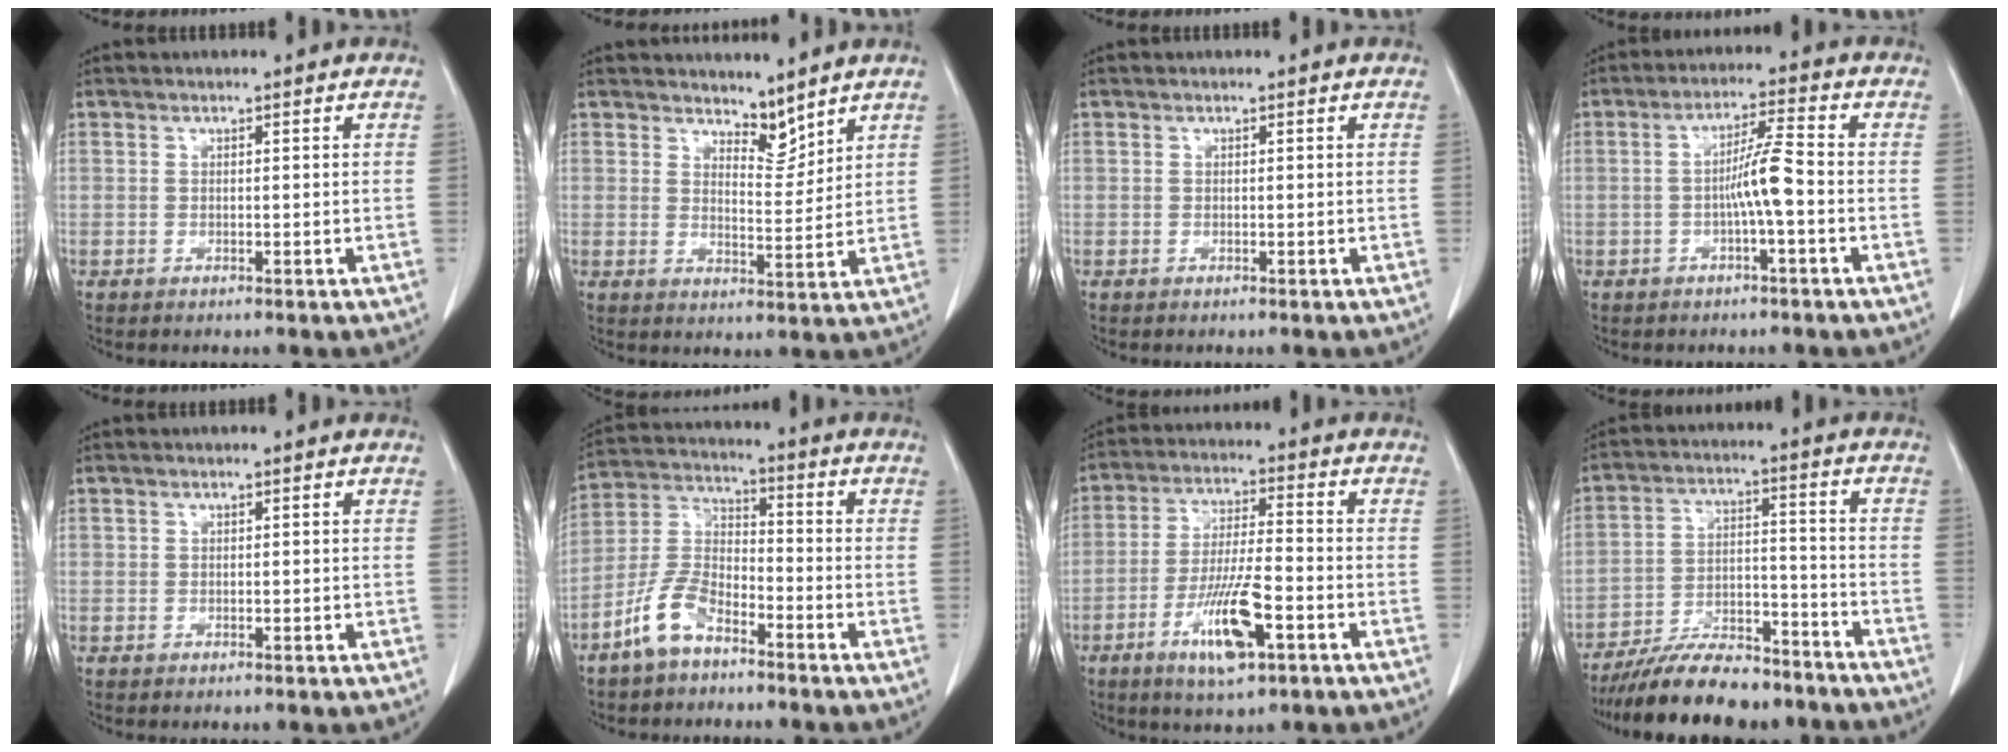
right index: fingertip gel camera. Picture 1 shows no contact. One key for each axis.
{"total": 4.2, "fx": 3.9, "fy": 1.3, "fz": 1.0, "tx": -0.010, "ty": -0.008, "tz": 0.068}
{"total": 0.0}
{"total": 5.6, "fx": -1.3, "fy": -0.2, "fz": 5.4, "tx": -0.098, "ty": 0.010, "tz": -0.024}
{"total": 0.0}
{"total": 8.4, "fx": -5.7, "fy": 3.5, "fz": 5.1, "tx": -0.124, "ty": 0.006, "tz": -0.119}
{"total": 10.8, "fx": -4.8, "fy": 1.8, "fz": 9.5, "tx": -0.181, "ty": -0.011, "tz": -0.083}
{"total": 15.1, "fx": -13.2, "fy": 3.9, "fz": 6.3, "tx": -0.099, "ty": 0.016, "tz": -0.214}